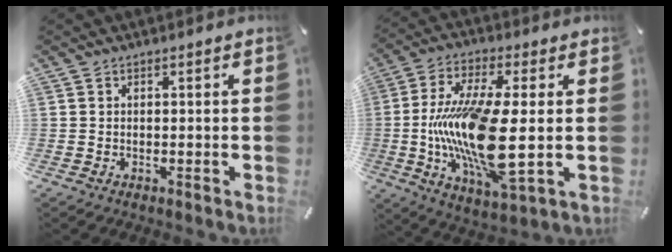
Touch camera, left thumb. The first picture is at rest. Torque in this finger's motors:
{"motor_torque": [-0.27, 2.74, 1.88, -0.89, 1.00]}